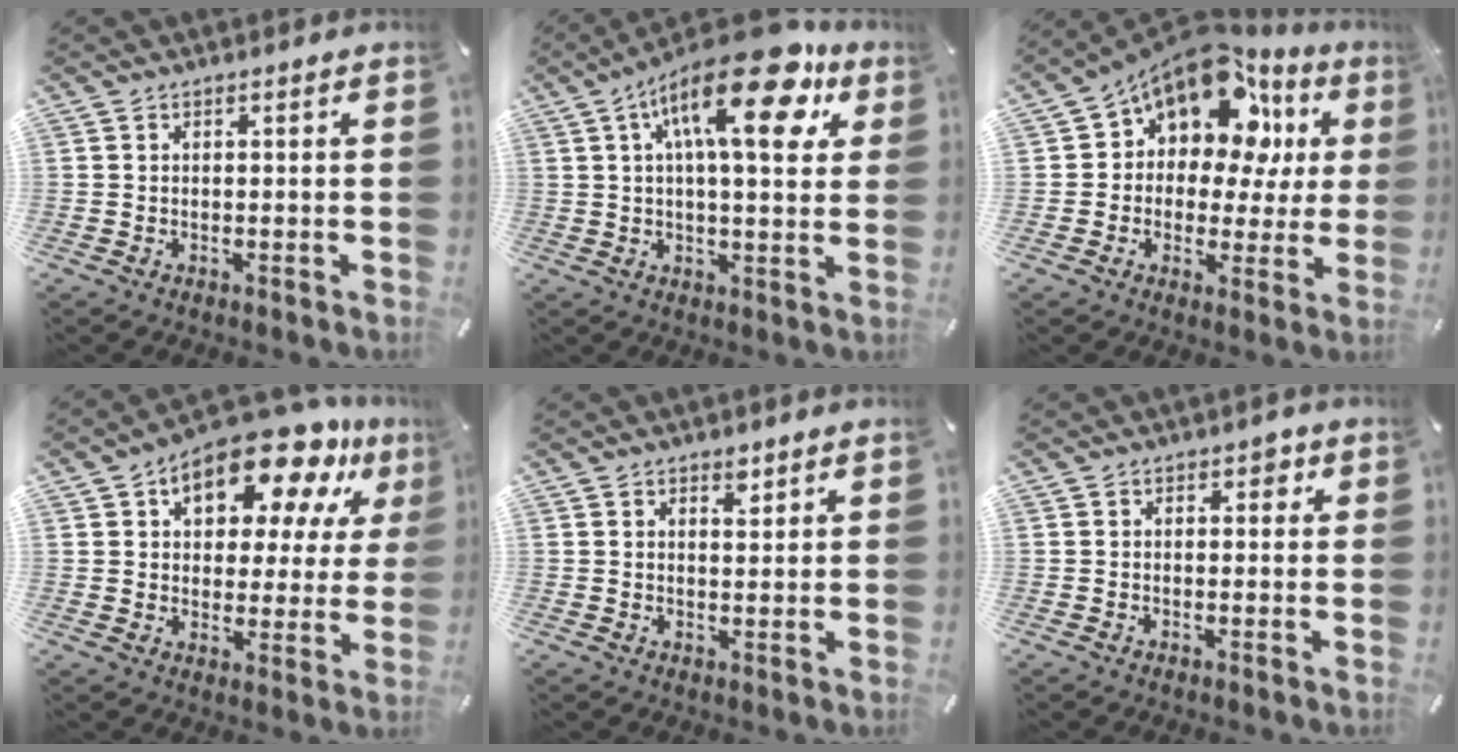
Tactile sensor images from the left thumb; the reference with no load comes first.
{"total": 20.2, "force": [9.3, 7.3, 16.3], "torque": [-0.272, -0.041, 0.141]}
{"total": 14.0, "force": [8.1, 8.7, 7.4], "torque": [-0.125, -0.061, 0.145]}
{"total": 17.7, "force": [10.7, 8.7, 11.1], "torque": [-0.167, -0.058, 0.177]}
{"total": 2.4, "force": [1.5, 1.3, 1.3], "torque": [-0.004, -0.010, 0.023]}
{"total": 1.8, "force": [0.3, 1.4, 1.1], "torque": [-0.008, 0.002, 0.000]}